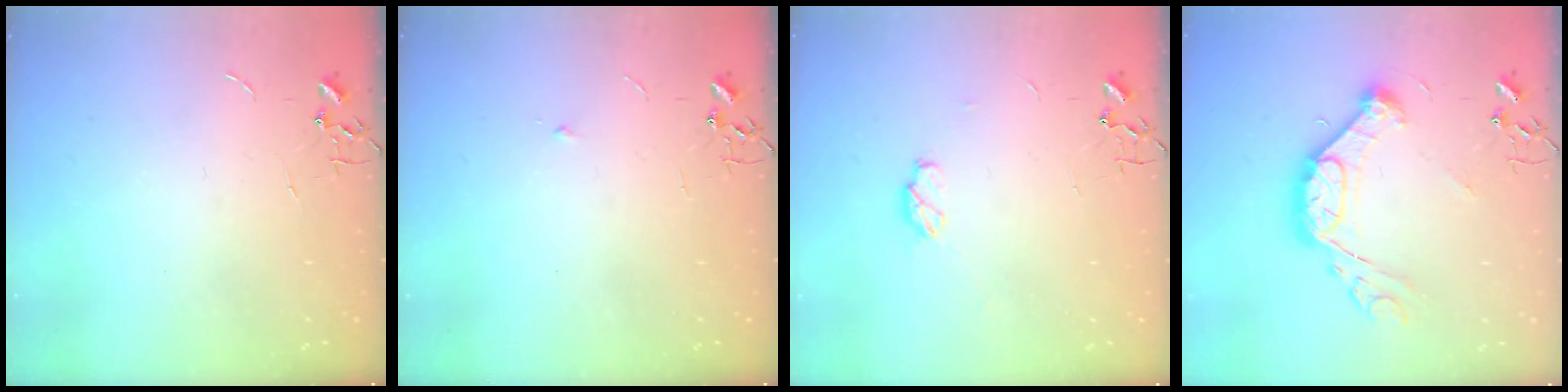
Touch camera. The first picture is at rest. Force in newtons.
{"total": 4.0, "press": 4.0, "slide": 0.5}
{"total": 5.2, "press": 5.2, "slide": 0.8}
{"total": 15.4, "press": 15.3, "slide": 1.7}